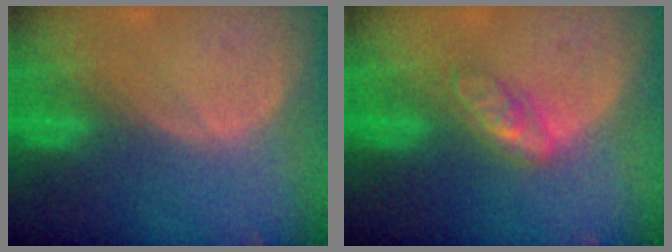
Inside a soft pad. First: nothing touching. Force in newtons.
{"total": 4.7, "press": 4.2, "slide": 2.2}